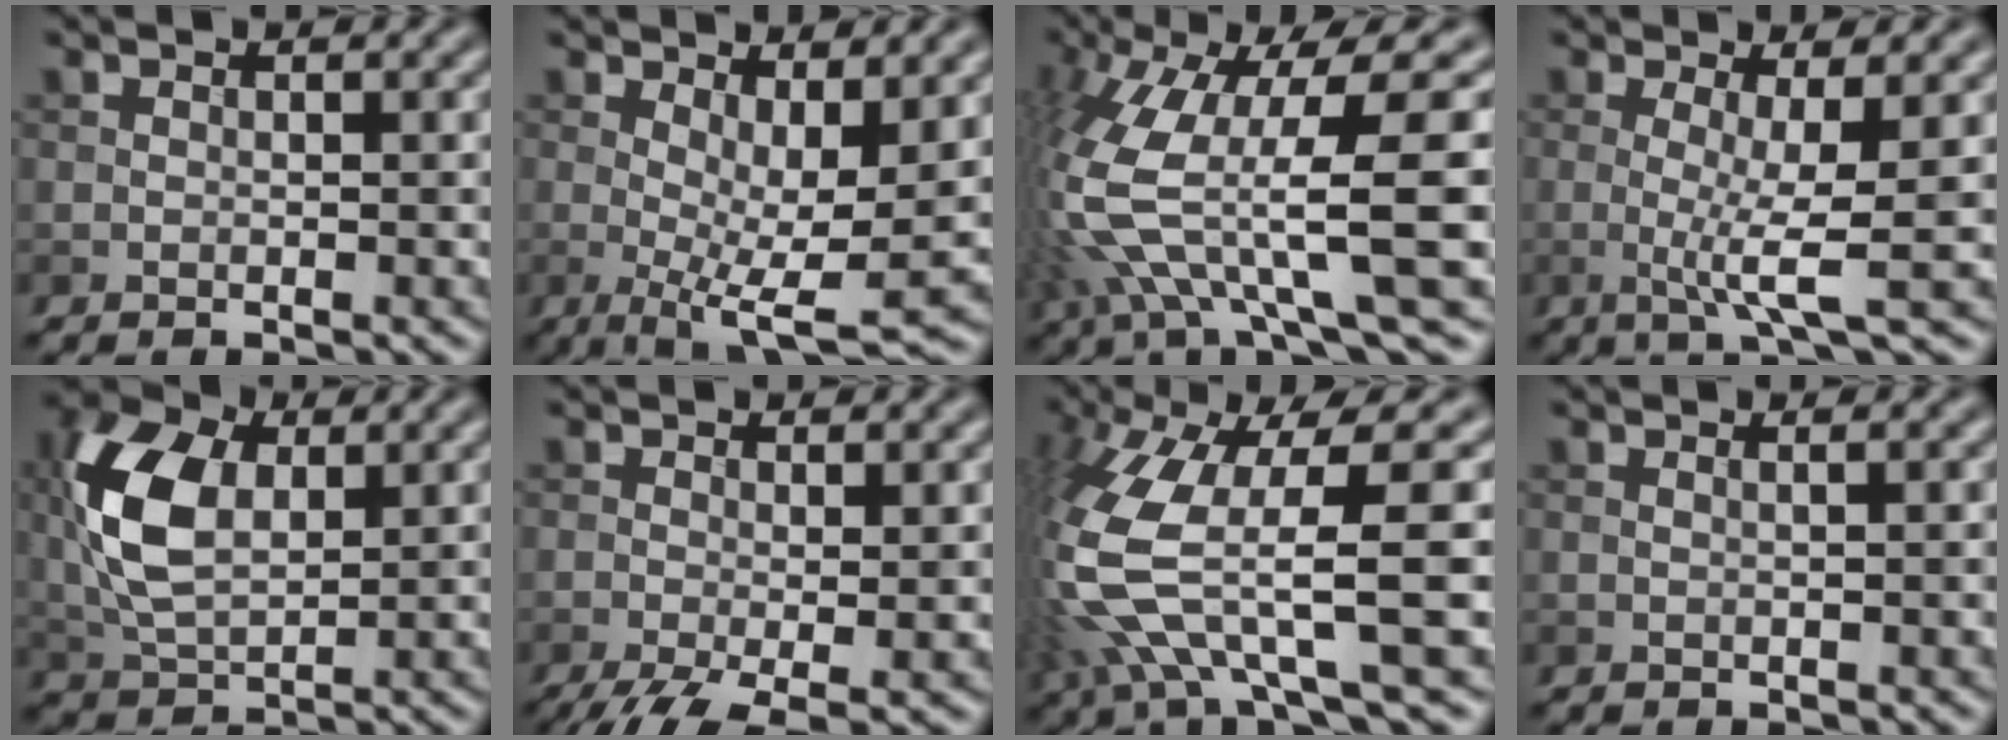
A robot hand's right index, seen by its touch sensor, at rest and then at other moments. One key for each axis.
{"total": 7.1, "fx": 0.5, "fy": 2.2, "fz": 6.7, "tx": -0.110, "ty": -0.019, "tz": 0.012}
{"total": 13.9, "fx": -1.1, "fy": 4.0, "fz": 13.3, "tx": -0.278, "ty": -0.008, "tz": 0.000}
{"total": 4.3, "fx": -0.2, "fy": 0.6, "fz": 4.2, "tx": -0.079, "ty": -0.010, "tz": -0.005}
{"total": 8.1, "fx": 1.5, "fy": 4.9, "fz": 6.3, "tx": -0.144, "ty": 0.006, "tz": 0.027}
{"total": 5.3, "fx": -2.5, "fy": 1.6, "fz": 4.3, "tx": -0.087, "ty": -0.016, "tz": -0.043}
{"total": 12.2, "fx": -1.3, "fy": 3.3, "fz": 11.7, "tx": -0.251, "ty": -0.012, "tz": -0.018}
{"total": 1.3, "fx": 0.5, "fy": 0.5, "fz": 1.0, "tx": -0.007, "ty": -0.001, "tz": -0.004}